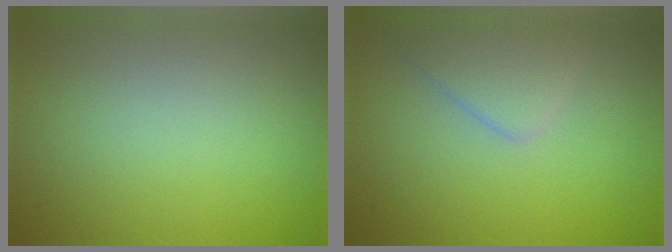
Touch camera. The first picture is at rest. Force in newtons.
{"total": 2.7, "press": 2.7, "slide": 0.0}